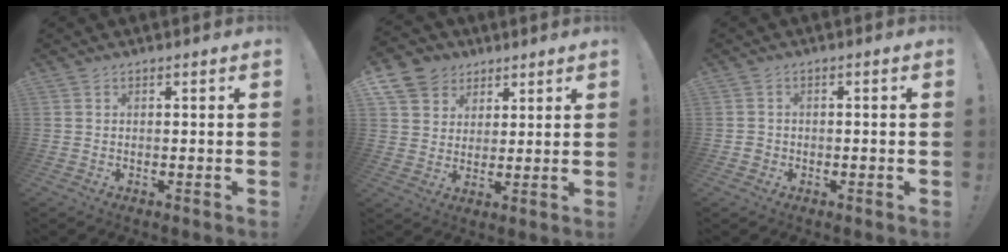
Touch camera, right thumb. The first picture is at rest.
{"total": 9.3, "force": [4.7, 7.7, 2.2], "torque": [-0.037, -0.030, 0.097]}
{"total": 2.1, "force": [-1.3, 1.5, 0.7], "torque": [-0.013, 0.009, -0.023]}